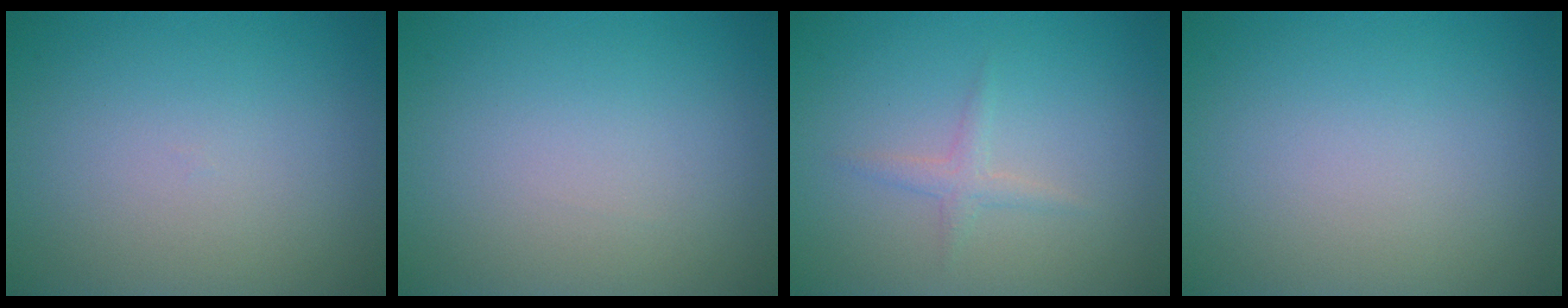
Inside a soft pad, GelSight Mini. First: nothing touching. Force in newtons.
{"total": 0.0}
{"total": 1.2, "press": 1.2, "slide": 0.0}
{"total": 0.0}